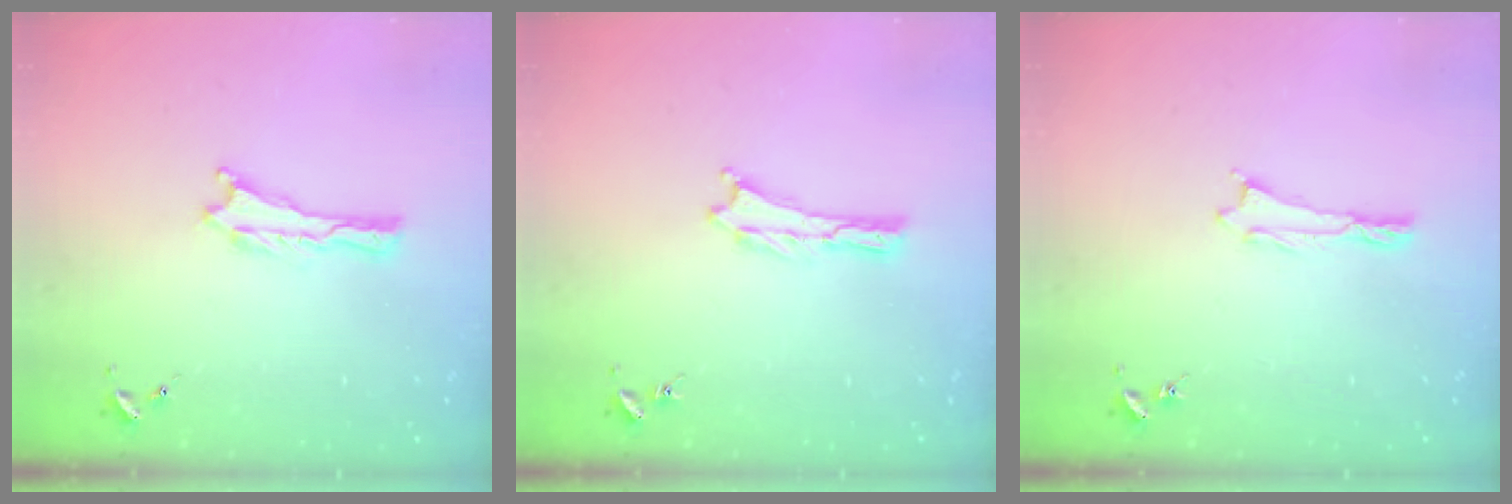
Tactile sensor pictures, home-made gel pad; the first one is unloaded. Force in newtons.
{"total": 0.0}
{"total": 0.5, "press": 0.5, "slide": 0.2}